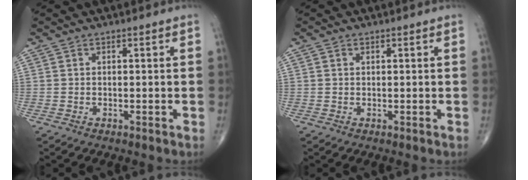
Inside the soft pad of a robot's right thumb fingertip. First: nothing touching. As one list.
[{"total": 0.5, "force": [0.2, 0.4, 0.2], "torque": [-0.004, -0.001, 0.004]}]